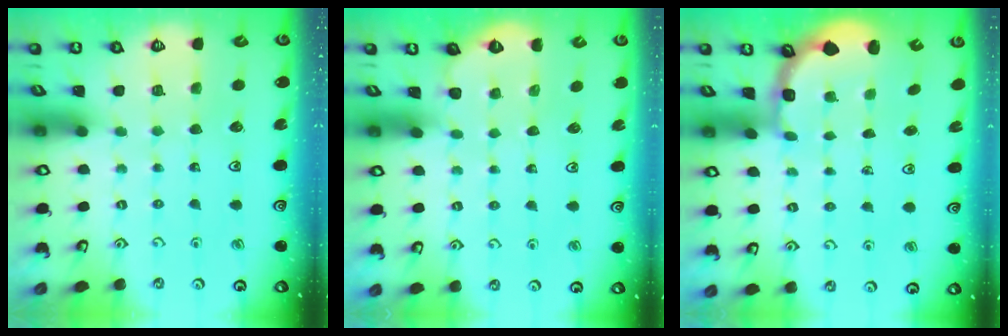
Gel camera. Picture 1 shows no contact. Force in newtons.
{"total": 0.0}
{"total": 2.7, "press": 2.1, "slide": 1.7}